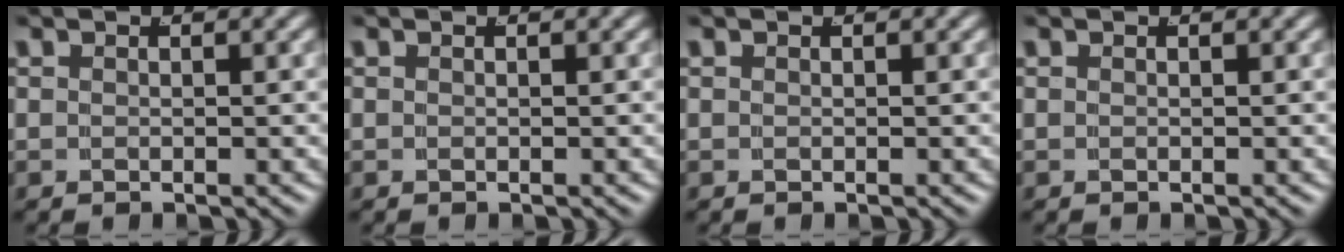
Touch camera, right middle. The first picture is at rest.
{"total": 0.0}
{"total": 0.0}
{"total": 0.0}